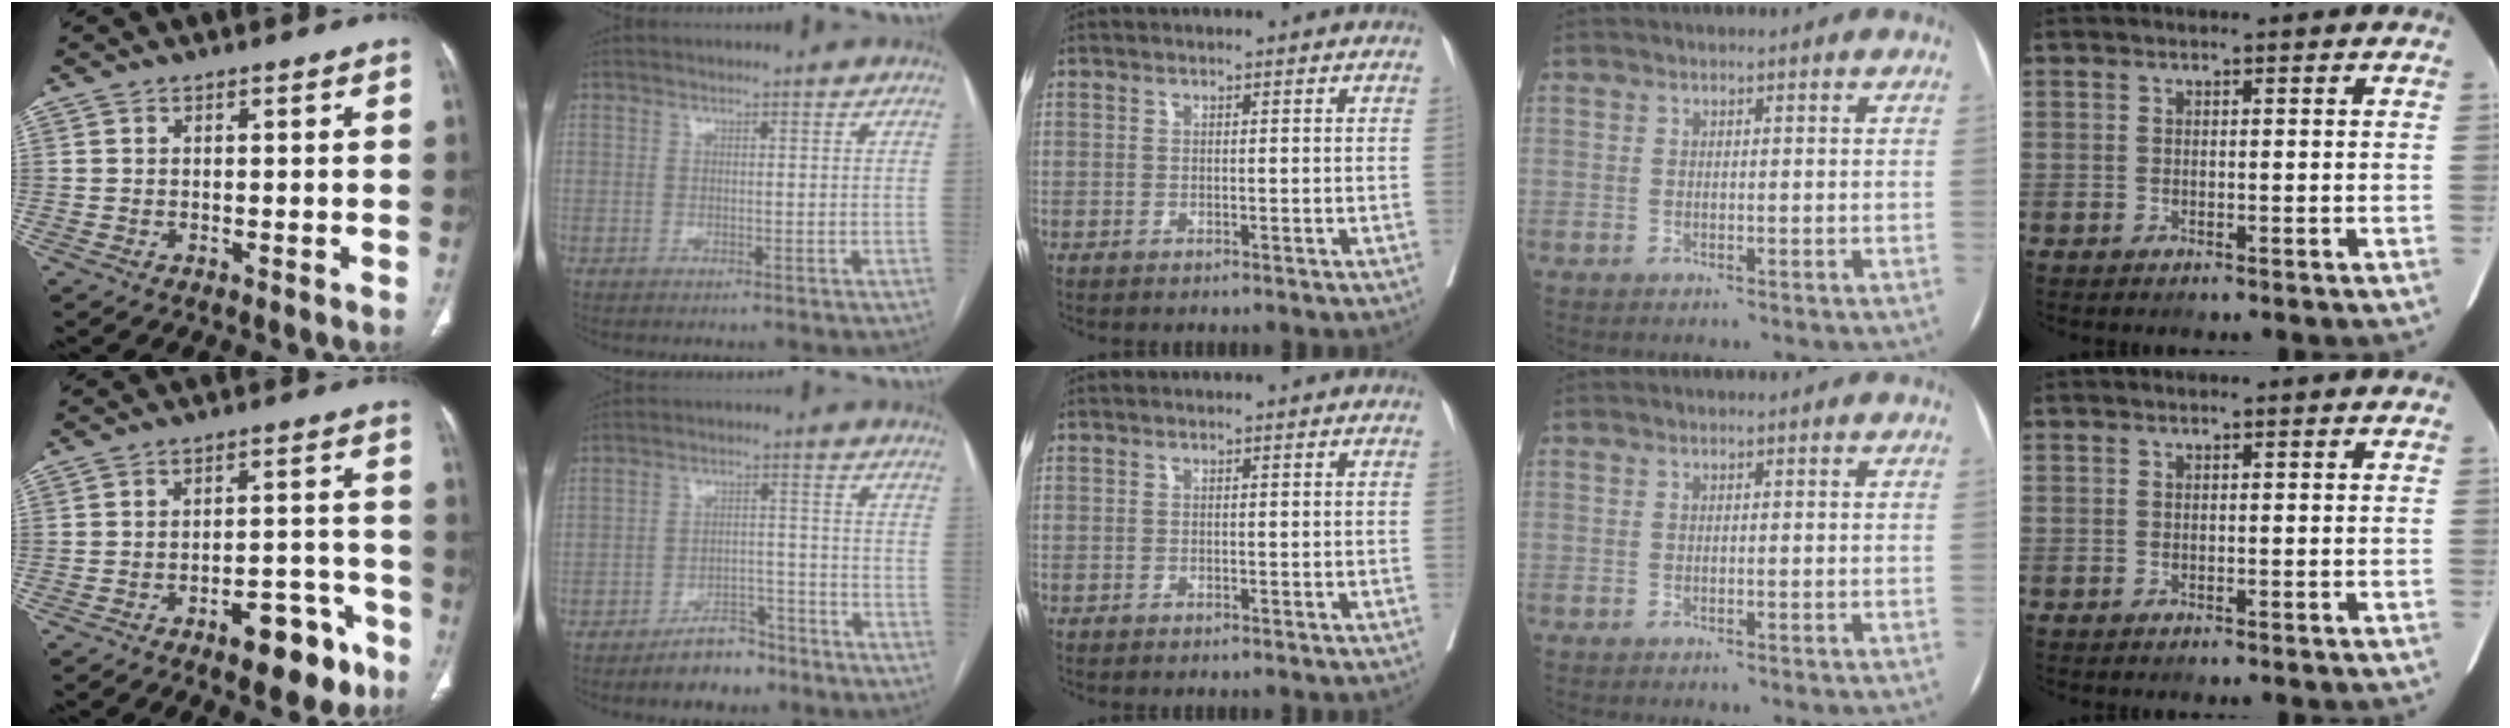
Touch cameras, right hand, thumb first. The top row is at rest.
{"thumb": {"total": 11.0, "force": [-6.6, 4.8, 7.4], "torque": [-0.072, 0.051, -0.088]}, "index": {"total": 6.0, "force": [-4.7, 2.8, 2.4], "torque": [-0.031, 0.010, -0.073]}}